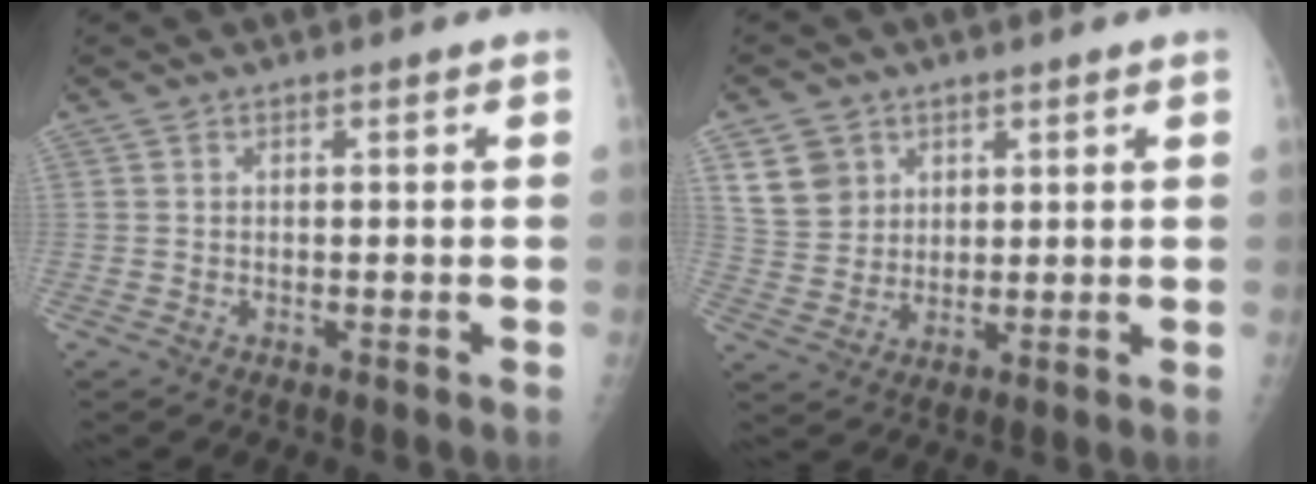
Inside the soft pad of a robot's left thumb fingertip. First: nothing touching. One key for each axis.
{"total": 7.5, "fx": 3.6, "fy": 6.1, "fz": 2.3, "tx": -0.019, "ty": -0.017, "tz": 0.075}